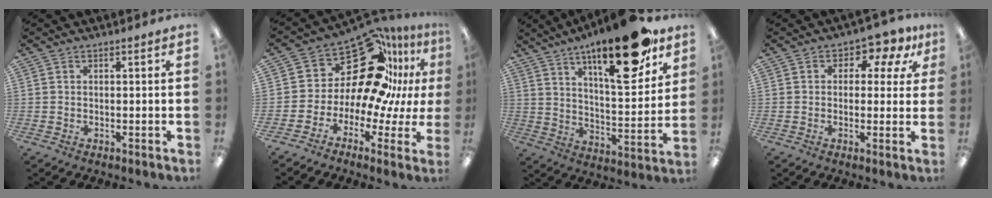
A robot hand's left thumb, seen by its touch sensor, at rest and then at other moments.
{"total": 20.7, "force": [11.4, 11.2, 13.2], "torque": [-0.212, -0.082, 0.202]}
{"total": 21.8, "force": [14.4, 6.9, 14.8], "torque": [-0.221, -0.080, 0.230]}
{"total": 5.2, "force": [2.1, 3.6, 3.2], "torque": [-0.042, -0.007, 0.031]}